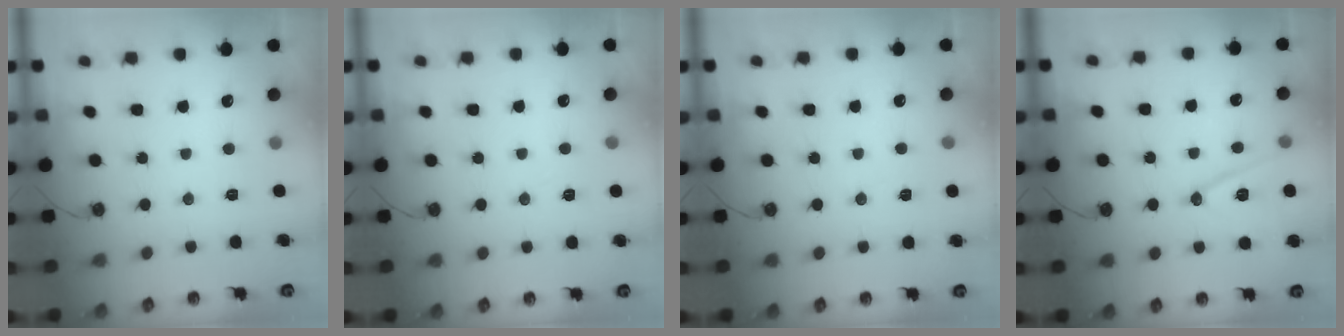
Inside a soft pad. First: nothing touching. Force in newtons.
{"total": 5.6, "press": 3.3, "slide": 4.5}
{"total": 4.2, "press": 2.5, "slide": 3.4}
{"total": 11.3, "press": 10.7, "slide": 3.3}